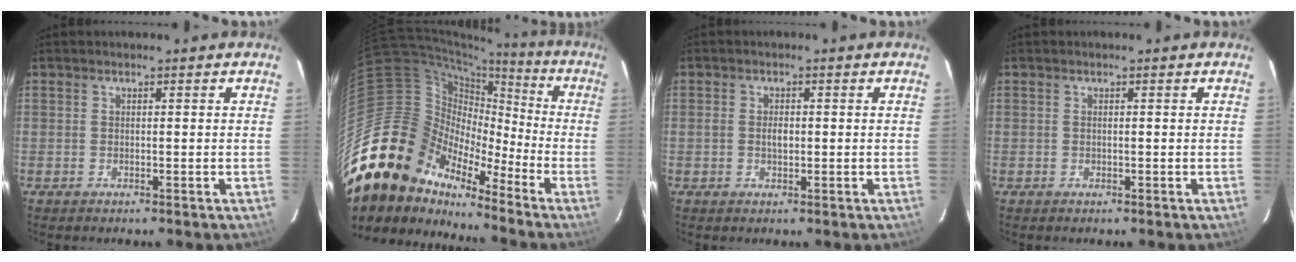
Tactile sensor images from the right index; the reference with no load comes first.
{"total": 19.2, "force": [-14.6, 11.3, 5.5], "torque": [-0.109, 0.035, -0.279]}
{"total": 1.9, "force": [-0.1, 1.1, 1.5], "torque": [-0.028, 0.002, -0.003]}
{"total": 0.0}